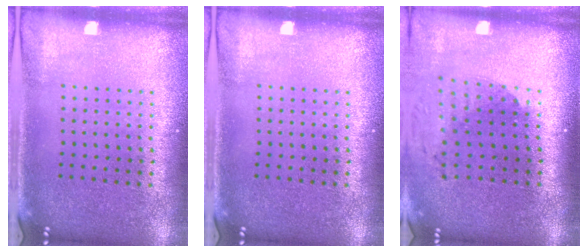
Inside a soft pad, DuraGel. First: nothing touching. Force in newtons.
{"total": 0.0}
{"total": 1.9, "press": 1.4, "slide": 1.3}